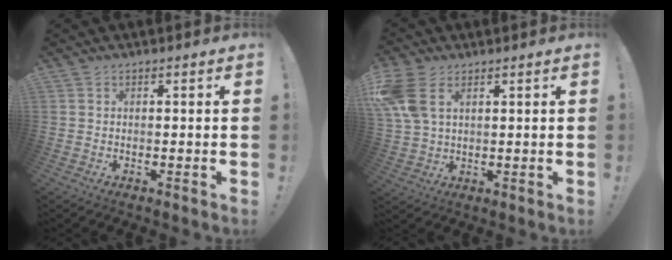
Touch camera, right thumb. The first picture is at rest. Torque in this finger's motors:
{"motor_torque": [1.36, 1.48, 0.53, 0.52, 0.54]}